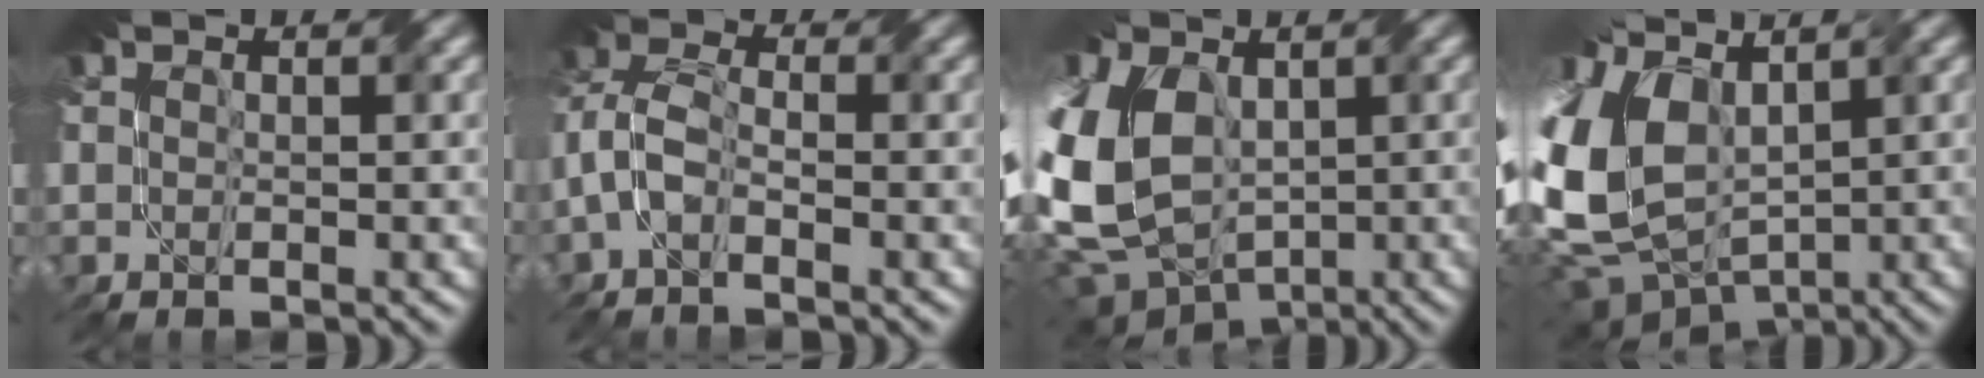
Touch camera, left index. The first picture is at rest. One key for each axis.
{"total": 3.4, "fx": -1.6, "fy": 1.8, "fz": 2.4, "tx": -0.060, "ty": 0.009, "tz": -0.047}
{"total": 15.0, "fx": -0.1, "fy": 10.9, "fz": 10.3, "tx": -0.245, "ty": -0.030, "tz": 0.003}
{"total": 12.2, "fx": 0.9, "fy": 8.8, "fz": 8.5, "tx": -0.216, "ty": -0.011, "tz": 0.023}